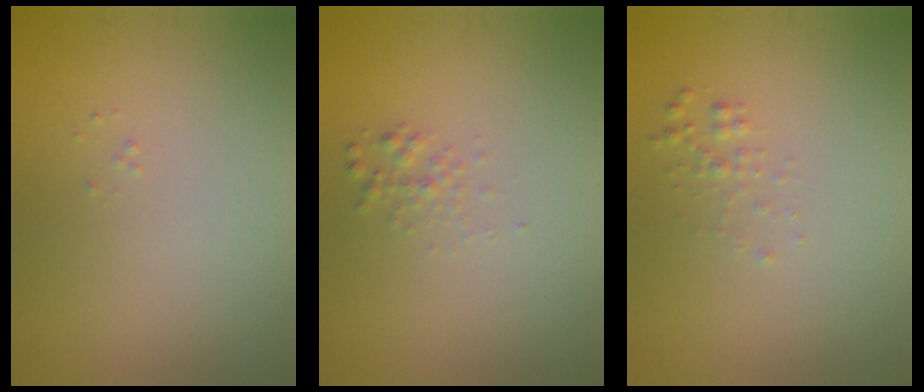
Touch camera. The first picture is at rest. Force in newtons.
{"total": 1.0, "press": 1.0, "slide": 0.0}
{"total": 0.9, "press": 0.9, "slide": 0.1}